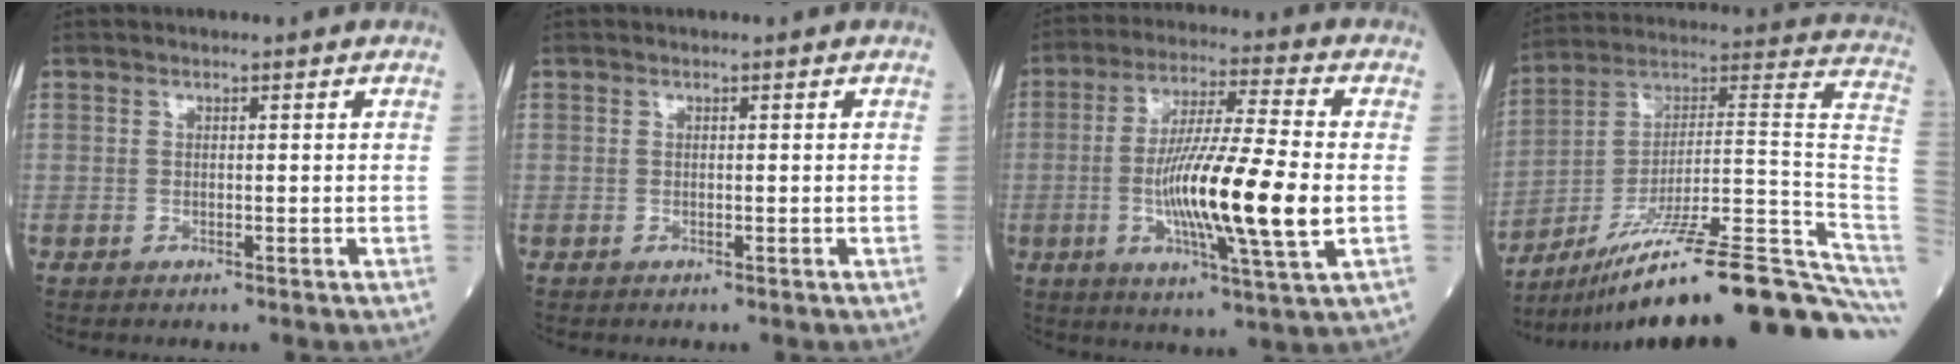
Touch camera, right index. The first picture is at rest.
{"total": 0.0}
{"total": 16.6, "force": [-2.3, 0.4, 16.4], "torque": [-0.294, -0.015, -0.045]}
{"total": 28.3, "force": [-20.5, 1.2, 19.6], "torque": [-0.191, 0.040, -0.320]}